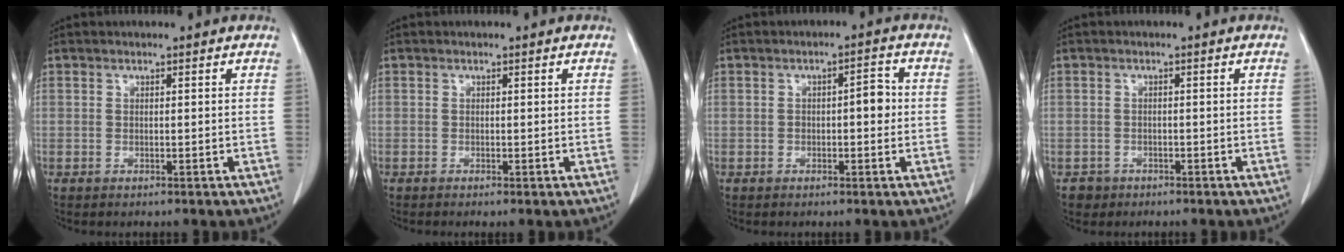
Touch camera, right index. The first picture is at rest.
{"total": 0.5, "force": [-0.3, 0.0, 0.4], "torque": [-0.008, -0.002, -0.005]}
{"total": 3.4, "force": [-0.2, 1.3, 3.1], "torque": [-0.042, 0.014, -0.004]}
{"total": 2.0, "force": [-1.1, 1.6, -0.3], "torque": [0.001, 0.008, -0.022]}